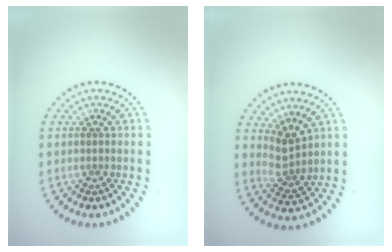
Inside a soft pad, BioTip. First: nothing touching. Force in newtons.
{"total": 2.7, "press": 2.0, "slide": 1.9}